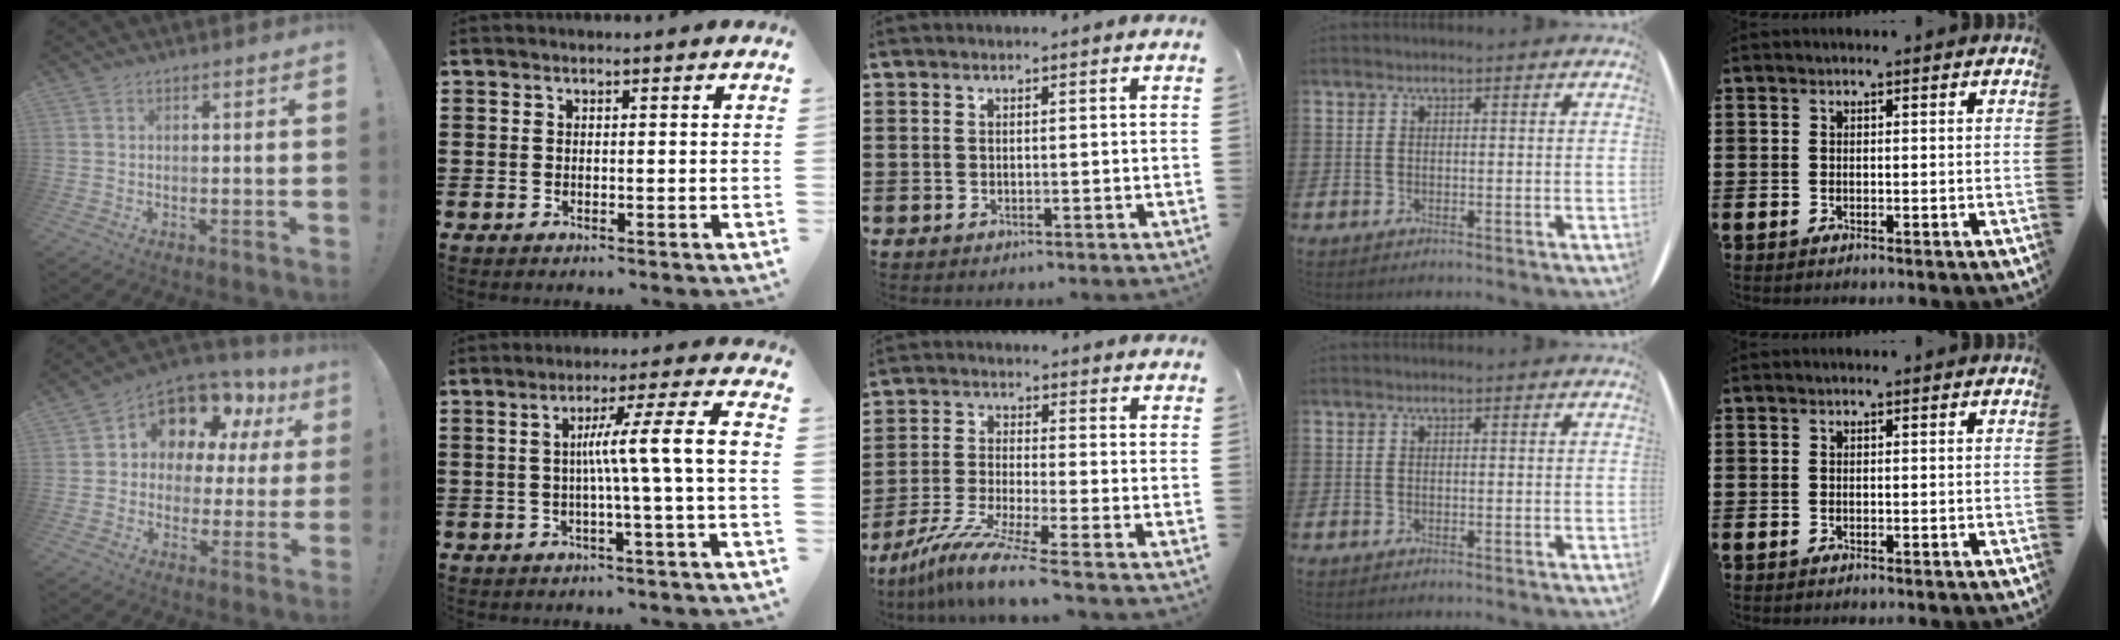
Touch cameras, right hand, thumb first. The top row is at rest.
{"thumb": {"total": 11.2, "force": [6.4, 7.5, 5.3], "torque": [-0.084, -0.056, 0.118]}, "index": {"total": 8.1, "force": [-0.4, -0.9, 8.1], "torque": [-0.147, -0.003, -0.018]}, "middle": {"total": 7.7, "force": [-6.0, -0.3, 4.7], "torque": [-0.100, -0.017, -0.118]}}